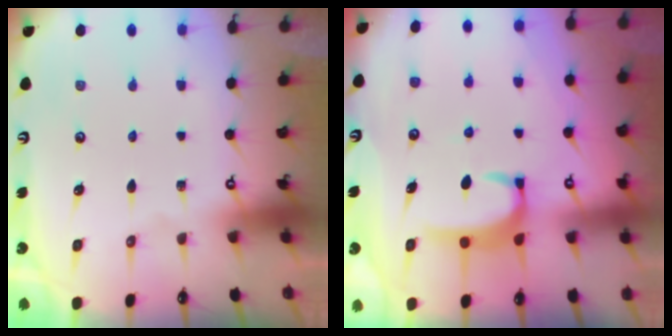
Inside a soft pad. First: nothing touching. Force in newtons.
{"total": 3.2, "press": 3.2, "slide": 0.6}